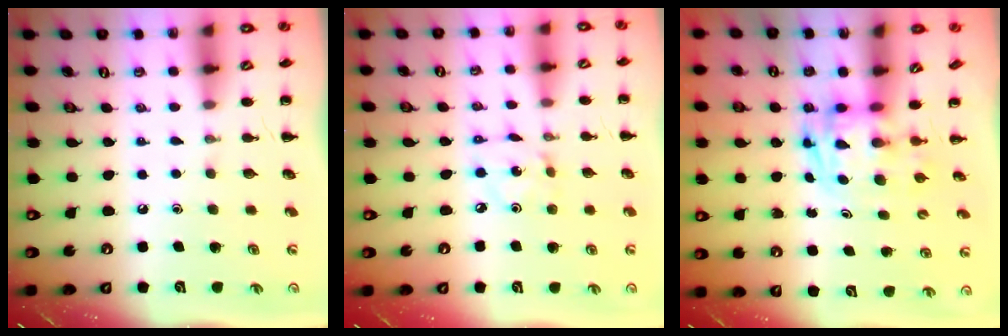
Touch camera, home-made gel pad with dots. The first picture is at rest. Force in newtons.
{"total": 2.3, "press": 2.2, "slide": 0.3}
{"total": 2.8, "press": 2.7, "slide": 0.5}